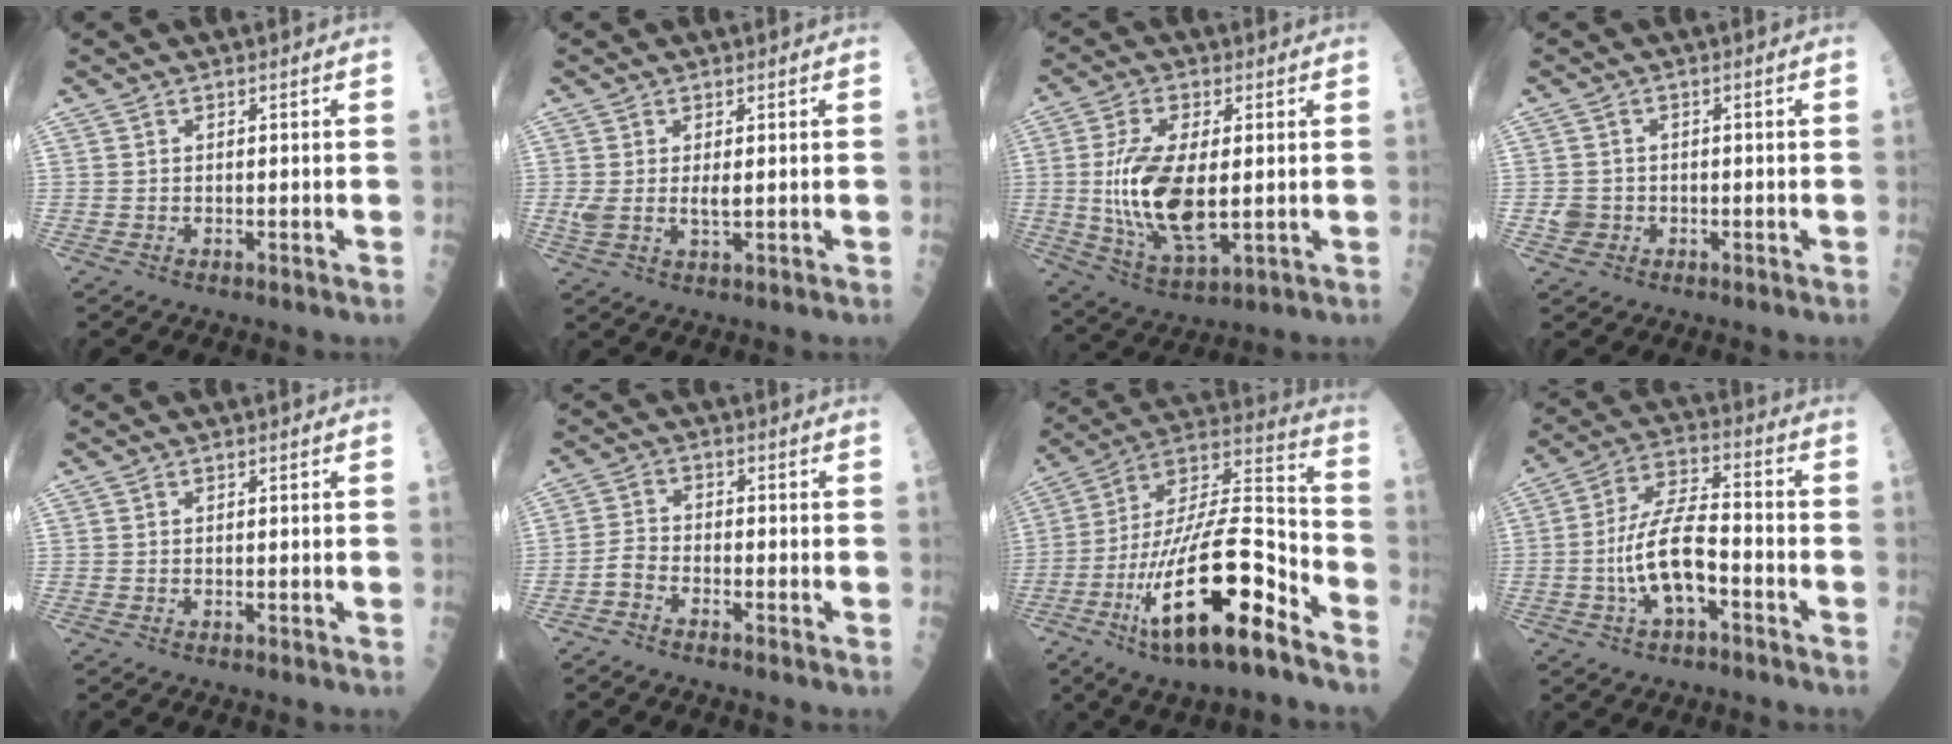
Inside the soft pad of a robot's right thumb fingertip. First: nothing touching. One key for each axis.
{"total": 3.7, "fx": 0.4, "fy": 1.4, "fz": 3.4, "tx": -0.074, "ty": -0.004, "tz": 0.013}
{"total": 15.3, "fx": -0.1, "fy": 6.4, "fz": 13.9, "tx": -0.281, "ty": -0.020, "tz": 0.008}
{"total": 2.5, "fx": -0.6, "fy": 2.3, "fz": 0.8, "tx": -0.001, "ty": 0.007, "tz": -0.010}
{"total": 0.0}
{"total": 3.0, "fx": -2.2, "fy": 0.9, "fz": 1.7, "tx": -0.045, "ty": 0.022, "tz": -0.047}
{"total": 24.7, "fx": -11.5, "fy": 6.4, "fz": 20.9, "tx": -0.410, "ty": 0.050, "tz": -0.199}
{"total": 12.0, "fx": -3.5, "fy": 4.8, "fz": 10.4, "tx": -0.201, "ty": 0.043, "tz": -0.064}